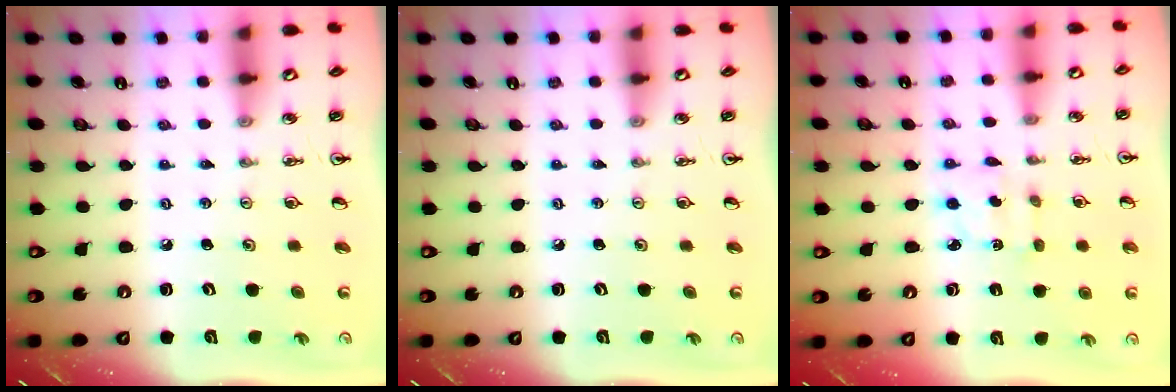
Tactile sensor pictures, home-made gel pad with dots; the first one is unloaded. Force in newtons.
{"total": 0.0}
{"total": 2.3, "press": 2.3, "slide": 0.2}